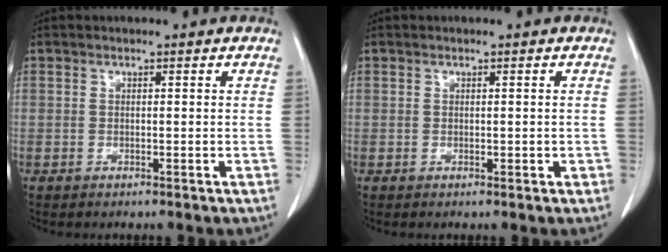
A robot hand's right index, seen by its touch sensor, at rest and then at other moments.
{"total": 0.6, "force": [-0.1, 0.4, 0.4], "torque": [-0.009, 0.002, 0.001]}